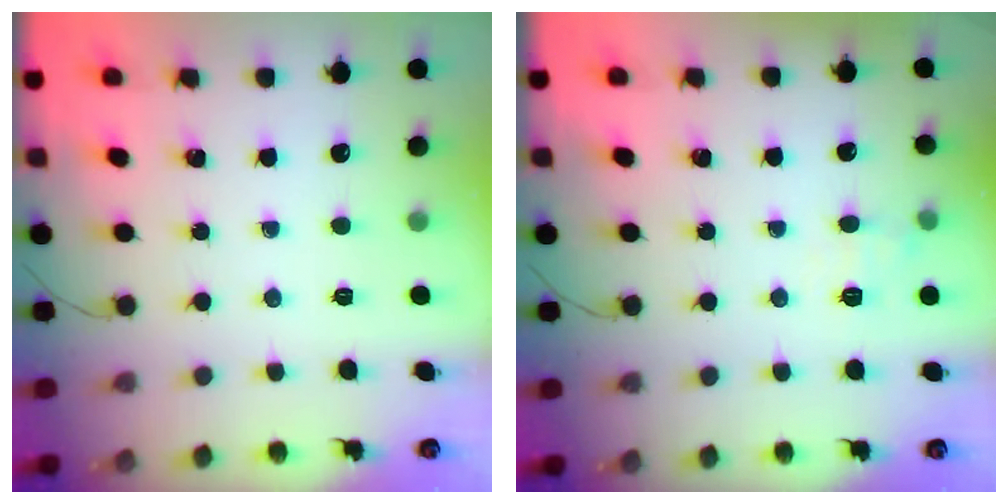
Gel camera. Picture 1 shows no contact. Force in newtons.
{"total": 7.7, "press": 7.4, "slide": 2.0}